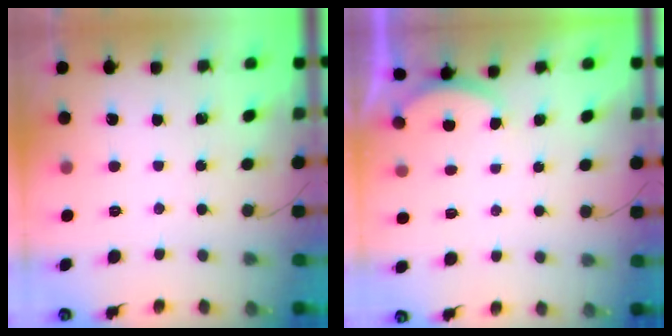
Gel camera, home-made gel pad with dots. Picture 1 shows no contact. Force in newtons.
{"total": 1.7, "press": 1.6, "slide": 0.6}